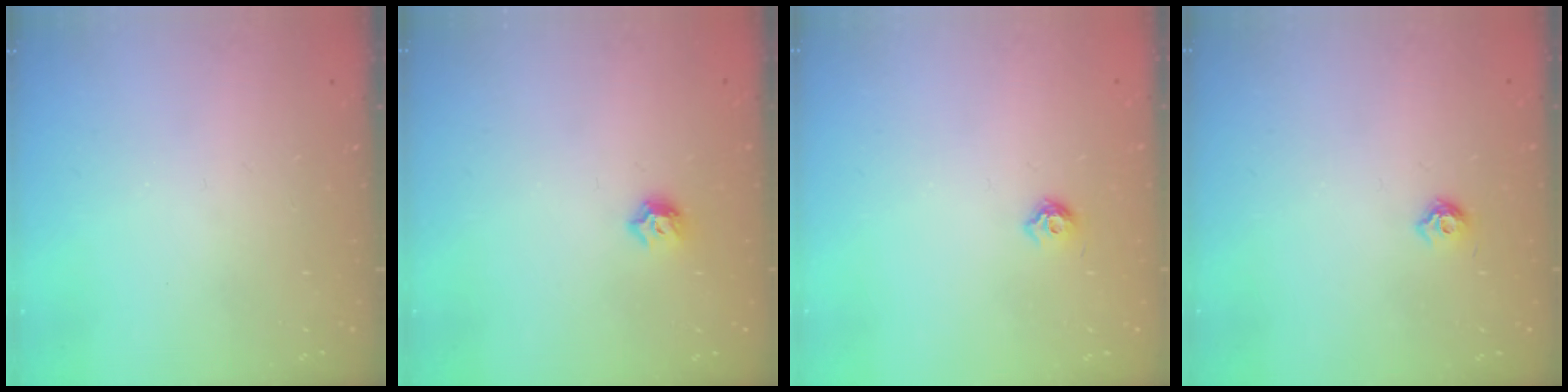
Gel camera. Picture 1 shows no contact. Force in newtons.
{"total": 5.6, "press": 5.5, "slide": 0.9}
{"total": 5.6, "press": 5.5, "slide": 1.0}
{"total": 5.6, "press": 5.5, "slide": 1.0}